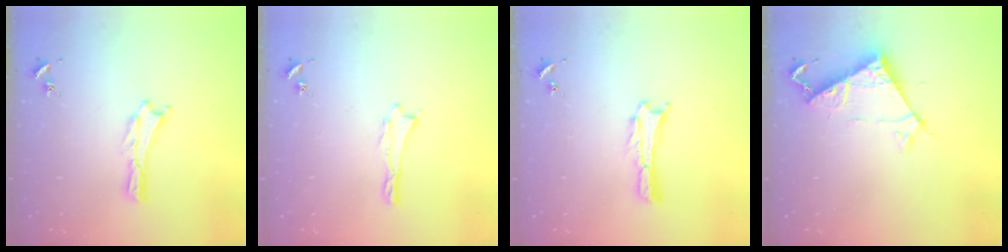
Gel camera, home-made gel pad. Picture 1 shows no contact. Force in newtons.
{"total": 0.5, "press": 0.5, "slide": 0.2}
{"total": 0.0}
{"total": 6.4, "press": 6.4, "slide": 0.4}